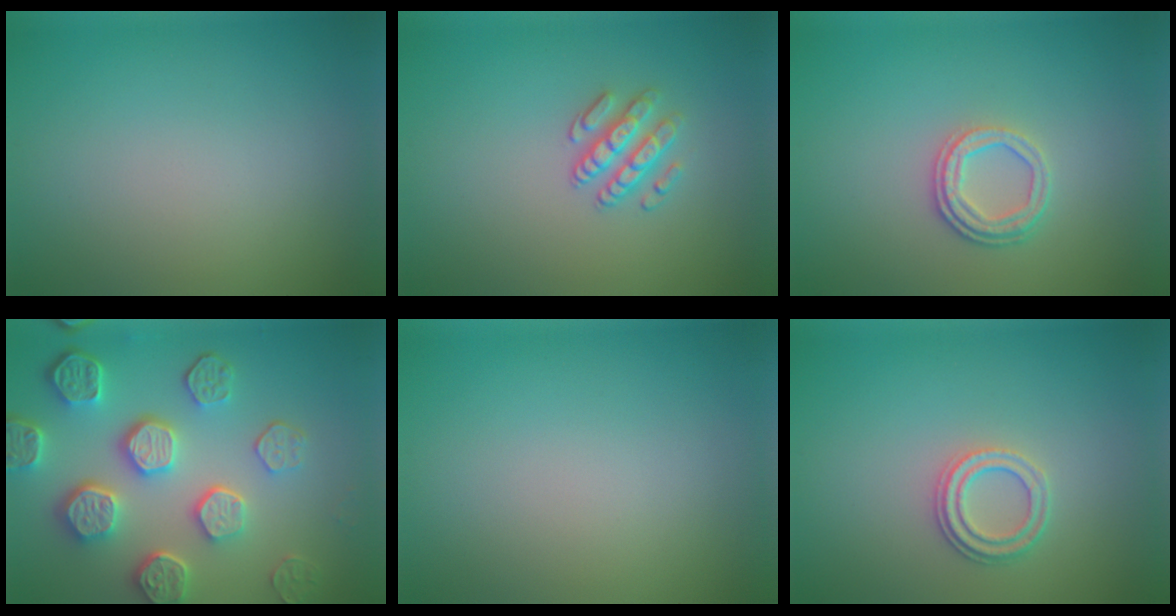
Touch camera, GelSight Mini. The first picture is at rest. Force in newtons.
{"total": 2.5, "press": 2.3, "slide": 0.9}
{"total": 2.6, "press": 2.3, "slide": 1.3}
{"total": 7.7, "press": 6.0, "slide": 4.8}
{"total": 0.0}
{"total": 2.3, "press": 2.1, "slide": 1.0}